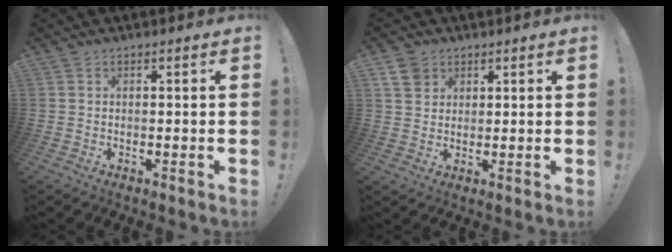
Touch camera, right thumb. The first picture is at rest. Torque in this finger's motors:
{"motor_torque": [0.08, 1.03, 0.36, 0.09, 0.15]}